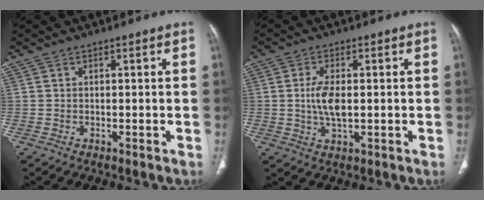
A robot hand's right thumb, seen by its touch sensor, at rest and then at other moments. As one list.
[{"total": 5.7, "force": [0.1, 2.5, 5.1], "torque": [-0.106, -0.004, 0.003]}]